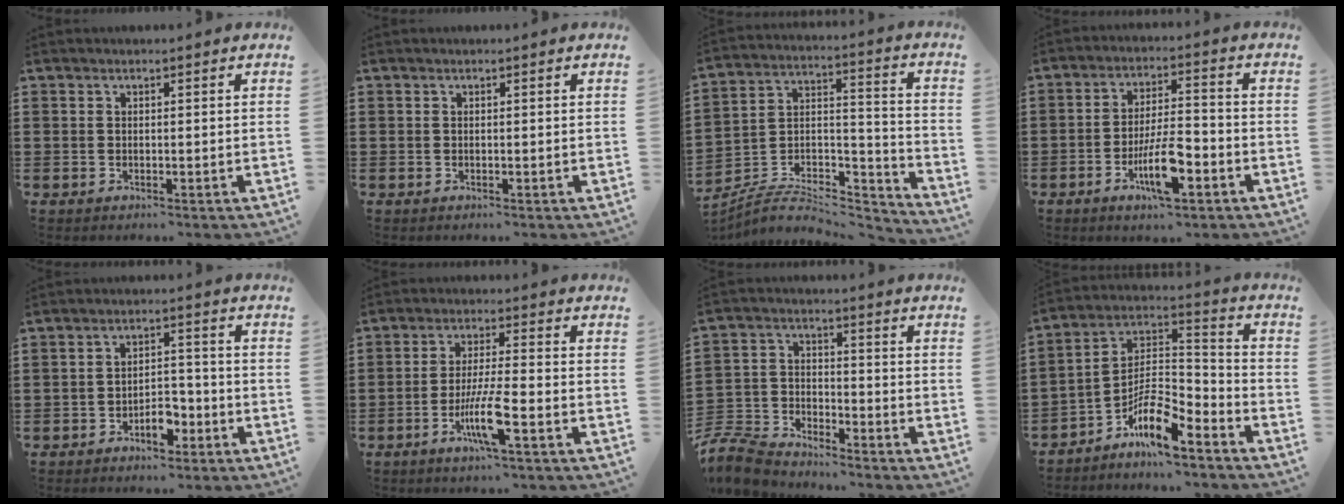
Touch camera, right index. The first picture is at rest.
{"total": 0.0}
{"total": 5.5, "force": [-4.8, 2.1, 1.7], "torque": [-0.032, 0.001, -0.096]}
{"total": 8.9, "force": [-3.8, 2.5, 7.7], "torque": [-0.155, -0.003, -0.070]}
{"total": 4.5, "force": [-2.7, 2.3, 2.8], "torque": [-0.047, 0.010, -0.050]}
{"total": 7.4, "force": [-3.3, 0.6, 6.6], "torque": [-0.140, -0.016, -0.066]}
{"total": 6.9, "force": [-6.7, 1.5, 1.1], "torque": [-0.046, 0.002, -0.140]}
{"total": 9.4, "force": [-6.9, 2.4, 6.0], "torque": [-0.123, -0.005, -0.137]}